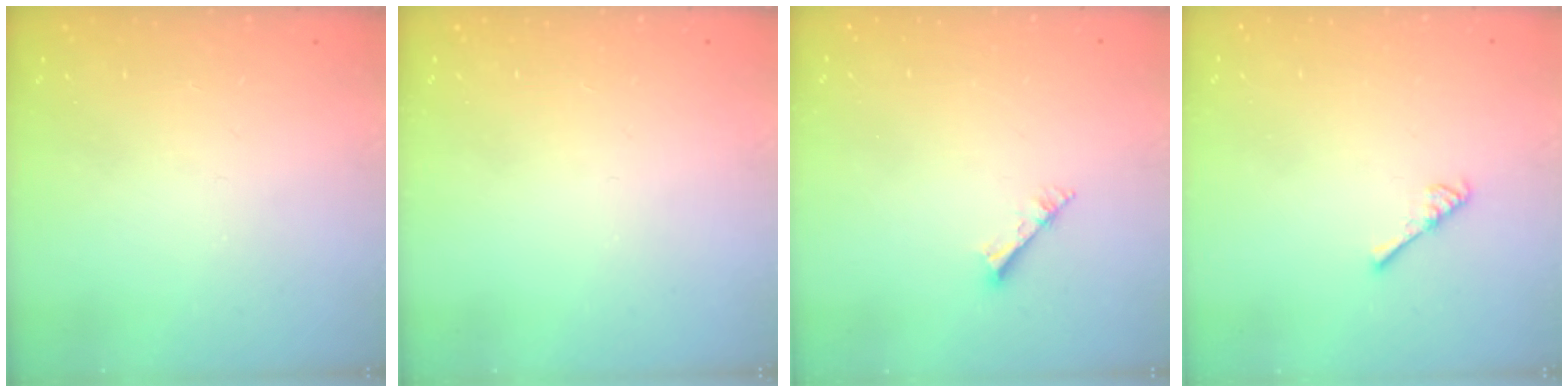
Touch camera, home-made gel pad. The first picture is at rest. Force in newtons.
{"total": 0.0}
{"total": 2.7, "press": 2.7, "slide": 0.3}
{"total": 2.7, "press": 2.6, "slide": 0.4}